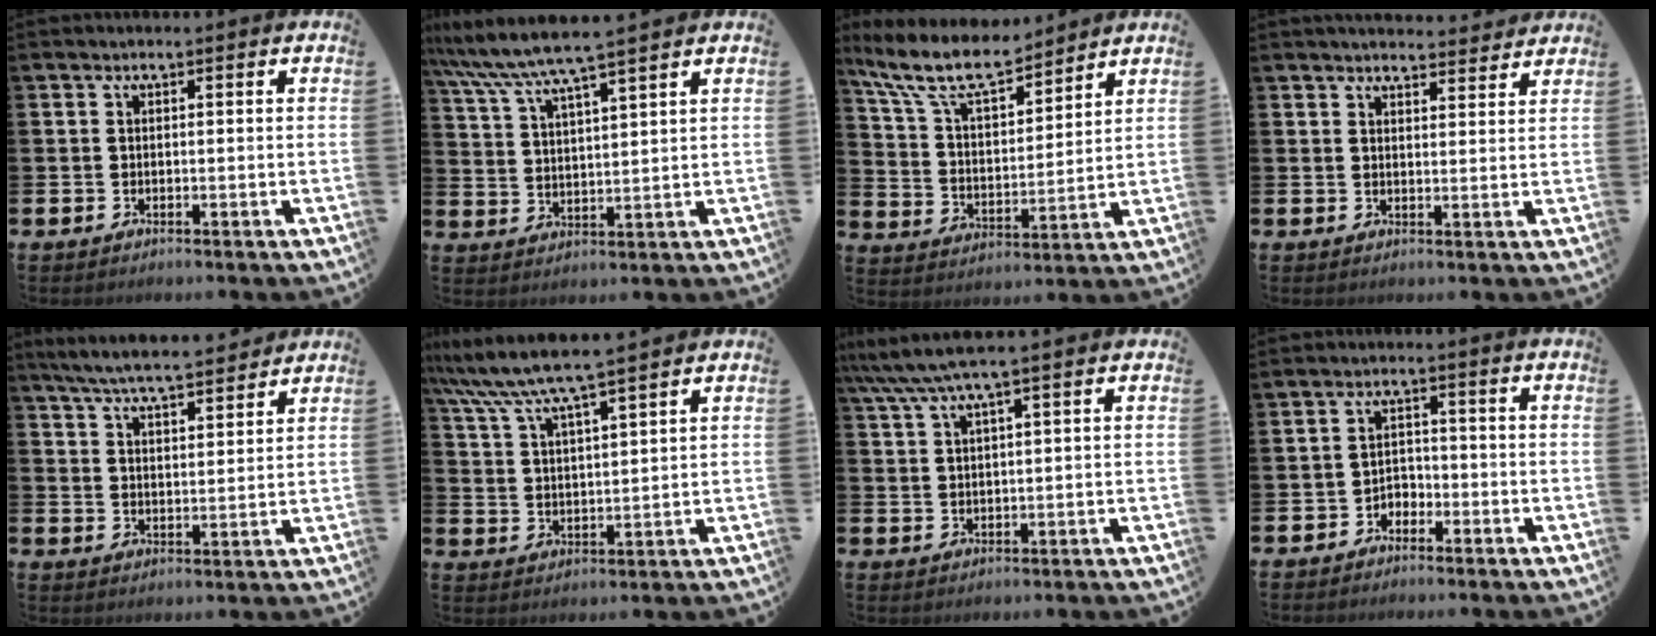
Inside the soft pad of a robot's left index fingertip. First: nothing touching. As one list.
[{"total": 6.9, "force": [6.3, -0.1, 2.7], "torque": [-0.073, -0.032, 0.109]}, {"total": 10.0, "force": [8.7, 2.6, 4.2], "torque": [-0.114, -0.044, 0.156]}, {"total": 3.6, "force": [3.6, 0.5, 0.3], "torque": [0.004, -0.024, 0.062]}, {"total": 6.4, "force": [6.2, 0.3, 1.7], "torque": [-0.051, -0.038, 0.108]}, {"total": 7.4, "force": [6.8, -0.1, 2.8], "torque": [-0.077, -0.035, 0.118]}, {"total": 5.2, "force": [4.2, 0.1, 3.1], "torque": [-0.070, -0.008, 0.074]}, {"total": 2.3, "force": [-2.0, 1.2, 0.1], "torque": [-0.009, 0.004, -0.044]}]